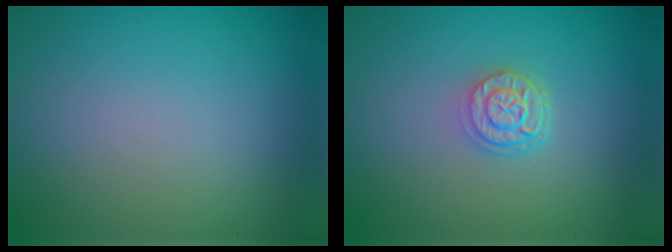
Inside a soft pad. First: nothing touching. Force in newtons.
{"total": 2.5, "press": 2.0, "slide": 1.5}